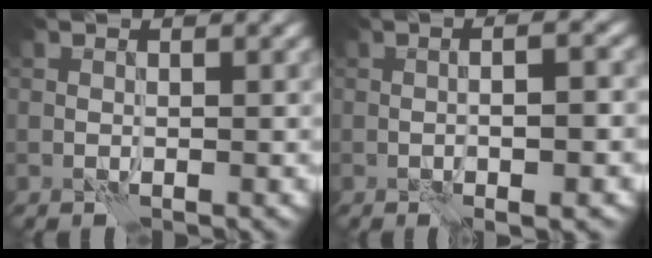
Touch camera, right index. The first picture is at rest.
{"total": 6.1, "force": [-0.6, 2.2, 5.7], "torque": [-0.040, 0.013, -0.019]}